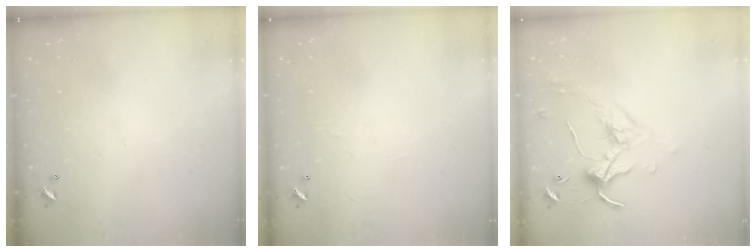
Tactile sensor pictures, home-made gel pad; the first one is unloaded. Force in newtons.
{"total": 0.5, "press": 0.3, "slide": 0.4}
{"total": 0.0}